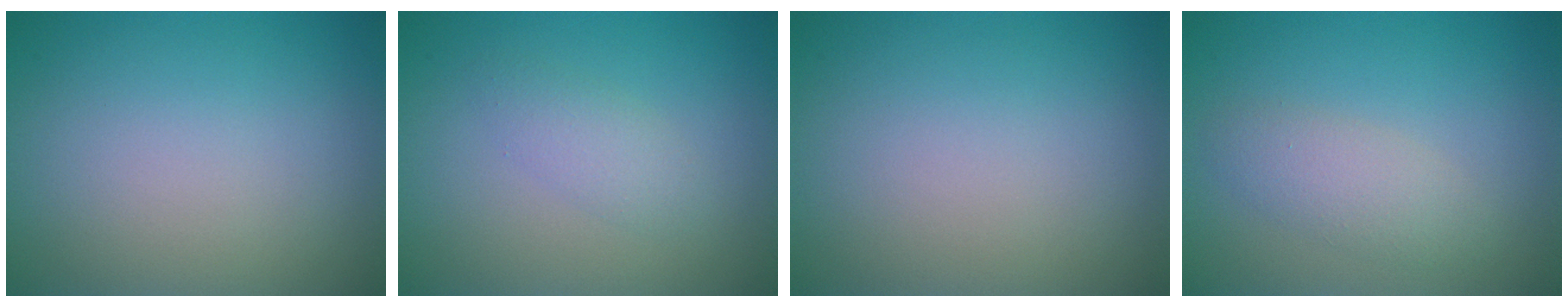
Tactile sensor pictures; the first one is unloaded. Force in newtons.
{"total": 1.8, "press": 1.8, "slide": 0.1}
{"total": 0.0}
{"total": 2.4, "press": 2.4, "slide": 0.2}